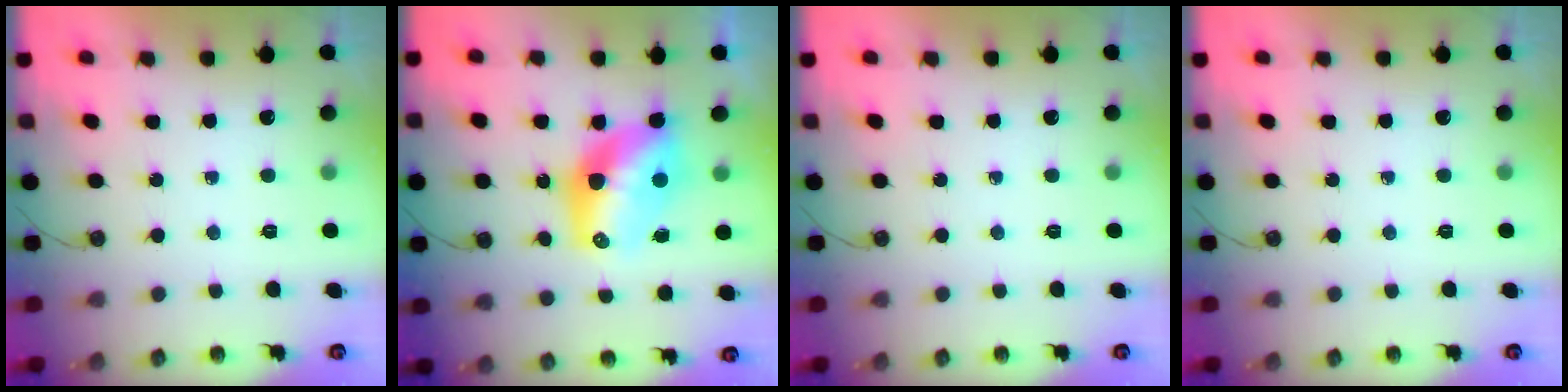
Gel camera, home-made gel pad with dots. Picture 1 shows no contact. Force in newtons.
{"total": 12.5, "press": 12.5, "slide": 1.0}
{"total": 0.0}
{"total": 0.0}